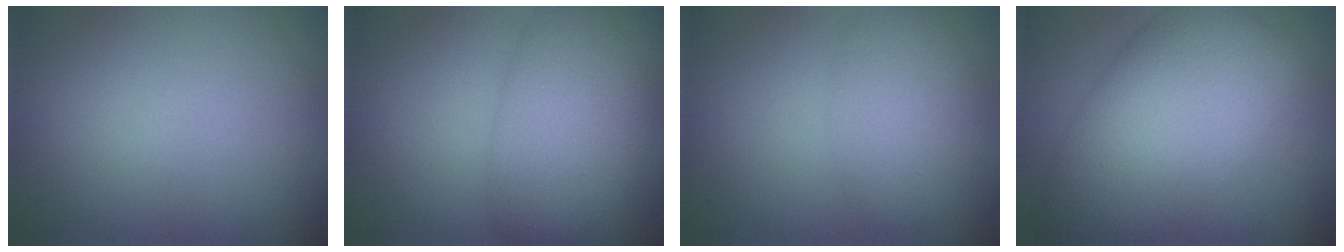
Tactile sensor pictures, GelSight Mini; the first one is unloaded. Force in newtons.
{"total": 8.4, "press": 8.4, "slide": 0.2}
{"total": 3.2, "press": 3.2, "slide": 0.1}
{"total": 11.3, "press": 11.3, "slide": 0.2}